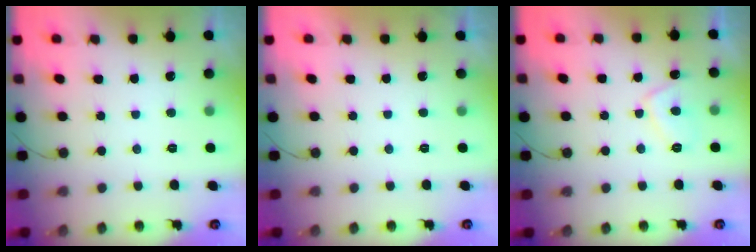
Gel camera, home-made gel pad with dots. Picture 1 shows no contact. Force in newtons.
{"total": 2.3, "press": 2.3, "slide": 0.4}
{"total": 4.9, "press": 4.7, "slide": 1.1}